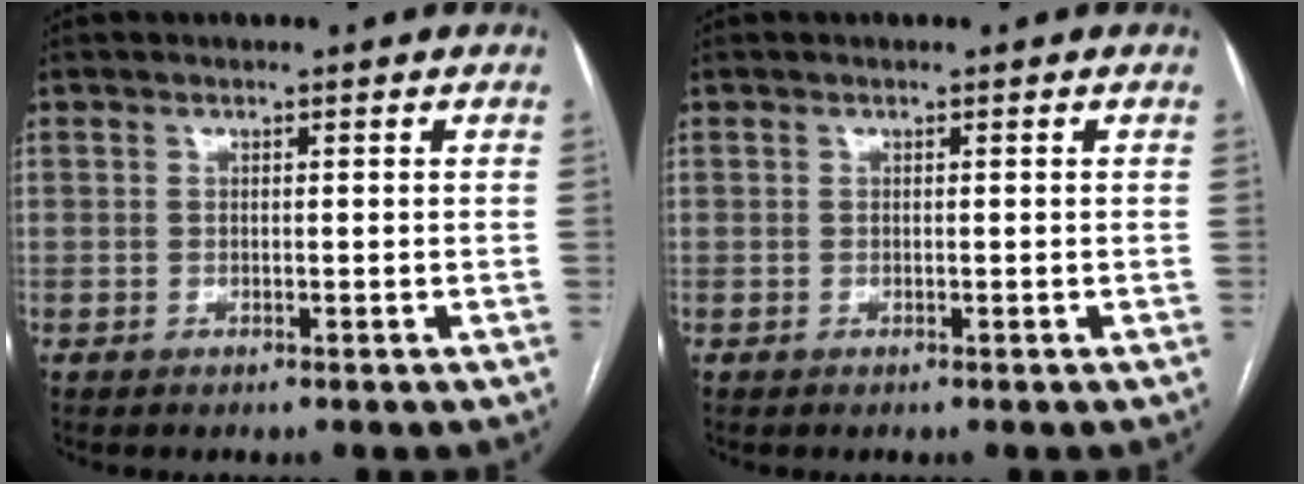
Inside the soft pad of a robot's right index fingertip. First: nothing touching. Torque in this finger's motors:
{"motor_torque": [0.00, 0.00, 0.00, 0.00]}